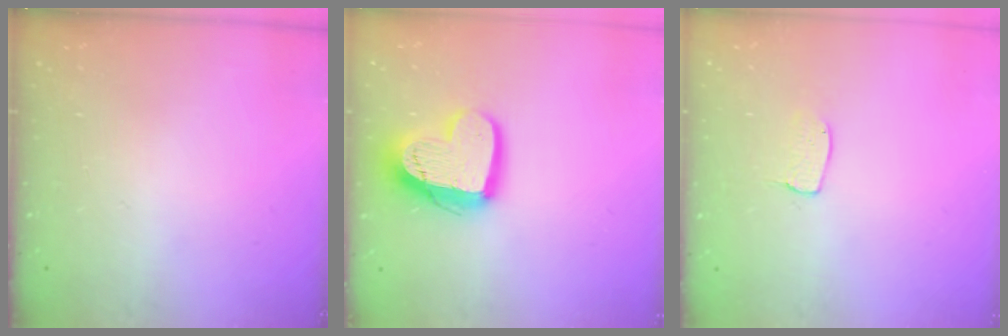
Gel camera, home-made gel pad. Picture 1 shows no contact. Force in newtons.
{"total": 16.7, "press": 16.6, "slide": 1.4}
{"total": 5.8, "press": 5.8, "slide": 0.2}